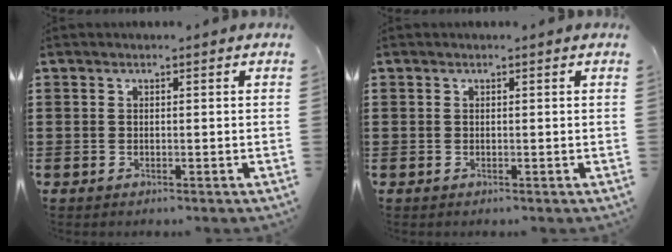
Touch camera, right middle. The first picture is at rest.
{"total": 0.0}